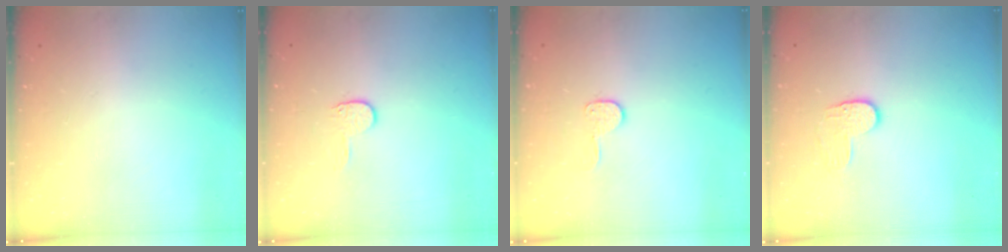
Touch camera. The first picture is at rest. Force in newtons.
{"total": 4.7, "press": 4.7, "slide": 0.5}
{"total": 6.4, "press": 6.4, "slide": 0.4}
{"total": 4.1, "press": 4.1, "slide": 0.3}